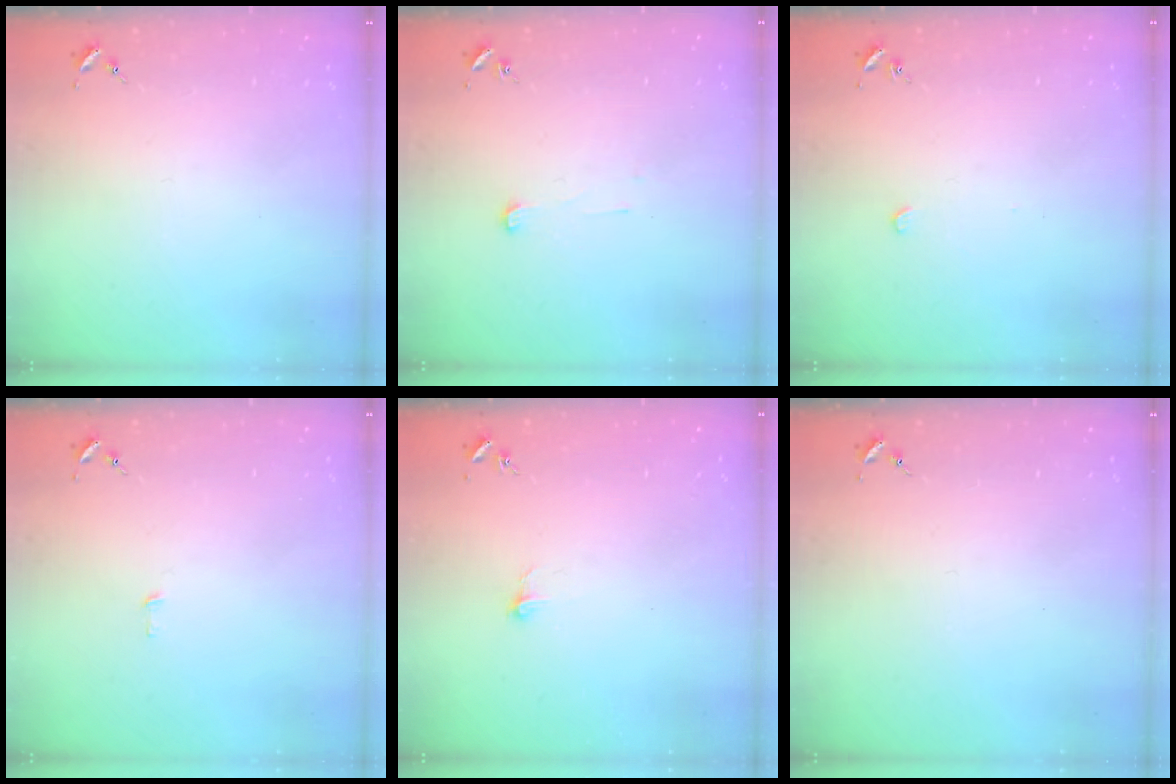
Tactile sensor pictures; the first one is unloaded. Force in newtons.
{"total": 3.3, "press": 3.3, "slide": 0.3}
{"total": 3.0, "press": 2.9, "slide": 0.4}
{"total": 2.1, "press": 2.1, "slide": 0.2}
{"total": 4.7, "press": 4.7, "slide": 0.4}
{"total": 0.0}